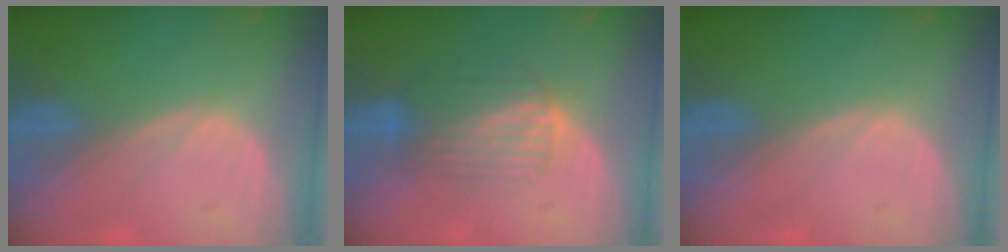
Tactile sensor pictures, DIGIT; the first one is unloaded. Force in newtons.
{"total": 6.8, "press": 6.1, "slide": 3.2}
{"total": 0.0}